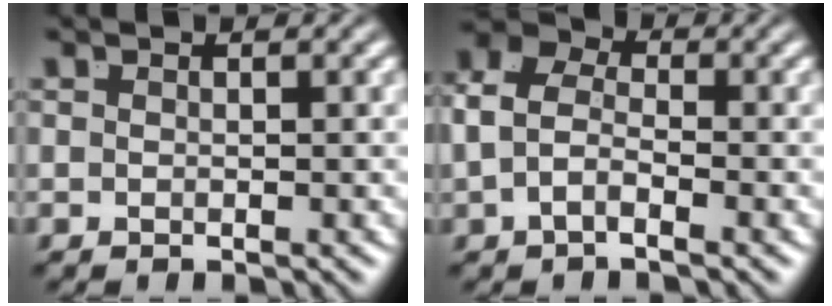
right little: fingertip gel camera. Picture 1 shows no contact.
{"total": 5.7, "force": [0.3, 4.3, 3.8], "torque": [-0.073, 0.003, -0.009]}